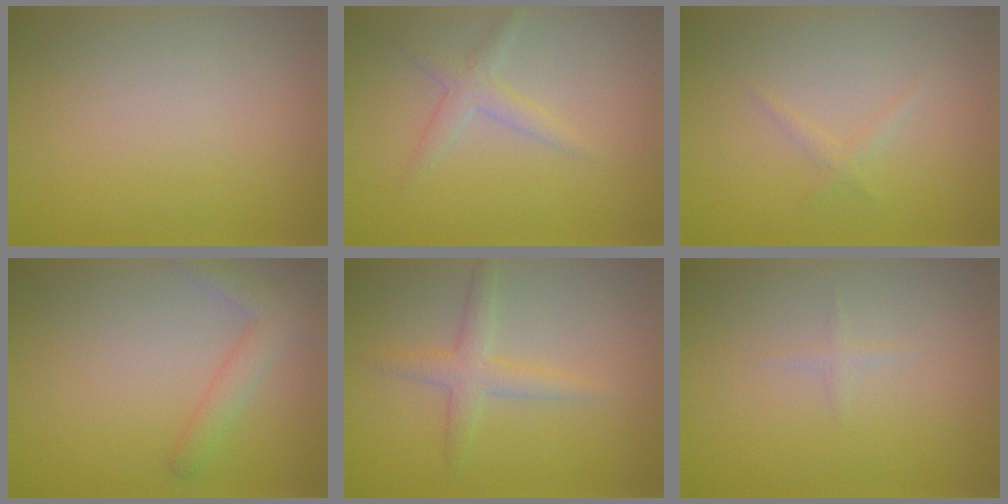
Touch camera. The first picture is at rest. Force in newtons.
{"total": 1.8, "press": 1.8, "slide": 0.0}
{"total": 0.9, "press": 0.9, "slide": 0.1}
{"total": 2.6, "press": 2.6, "slide": 0.2}
{"total": 2.4, "press": 2.4, "slide": 0.0}
{"total": 0.6, "press": 0.6, "slide": 0.0}